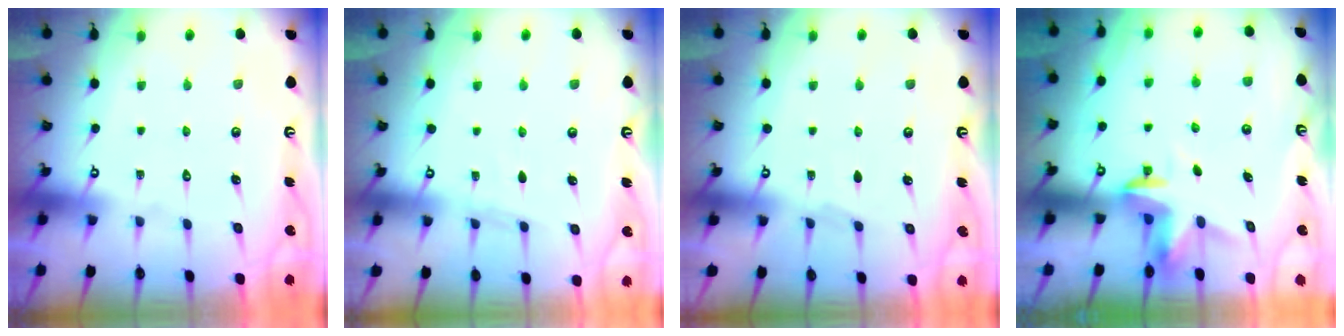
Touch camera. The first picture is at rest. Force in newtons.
{"total": 3.0, "press": 3.0, "slide": 0.4}
{"total": 2.3, "press": 2.2, "slide": 0.4}
{"total": 3.5, "press": 3.5, "slide": 0.2}